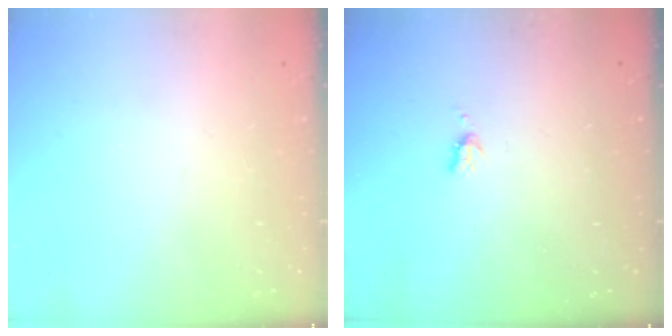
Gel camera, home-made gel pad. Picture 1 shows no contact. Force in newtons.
{"total": 3.3, "press": 3.3, "slide": 0.6}